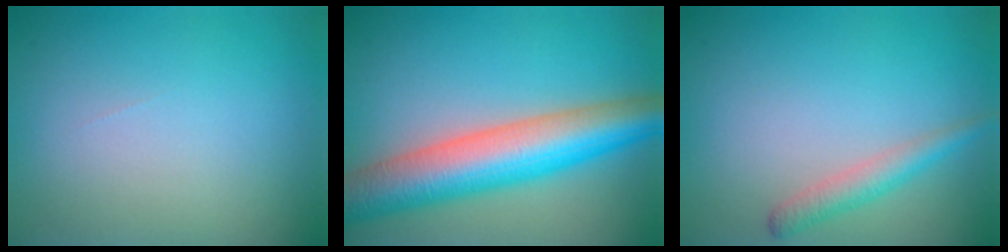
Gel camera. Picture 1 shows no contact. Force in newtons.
{"total": 9.7, "press": 9.7, "slide": 0.3}
{"total": 2.2, "press": 2.2, "slide": 0.1}